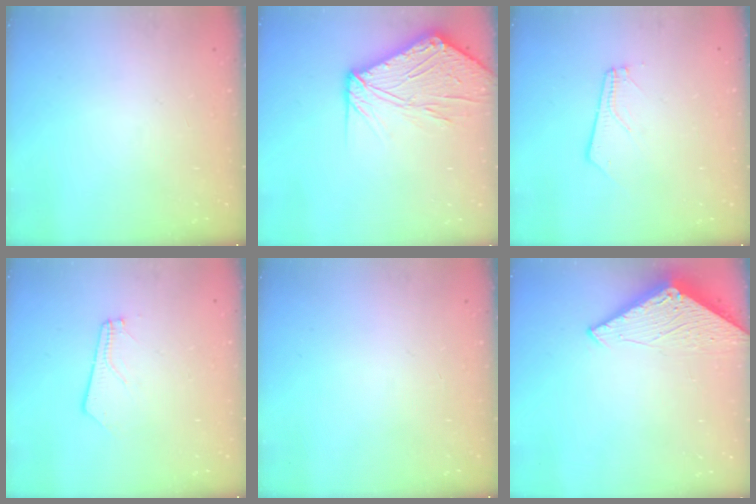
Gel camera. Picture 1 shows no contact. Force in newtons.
{"total": 13.2, "press": 13.1, "slide": 1.6}
{"total": 3.7, "press": 3.7, "slide": 0.4}
{"total": 2.7, "press": 2.7, "slide": 0.4}
{"total": 0.0}
{"total": 3.0, "press": 3.0, "slide": 0.2}